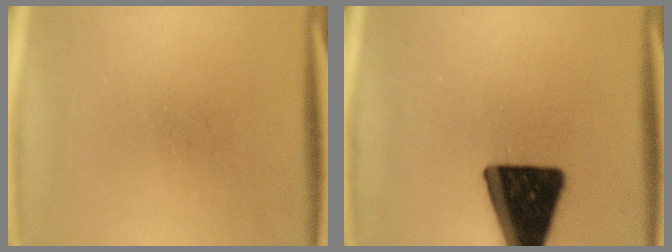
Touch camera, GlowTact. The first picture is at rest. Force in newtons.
{"total": 19.3}